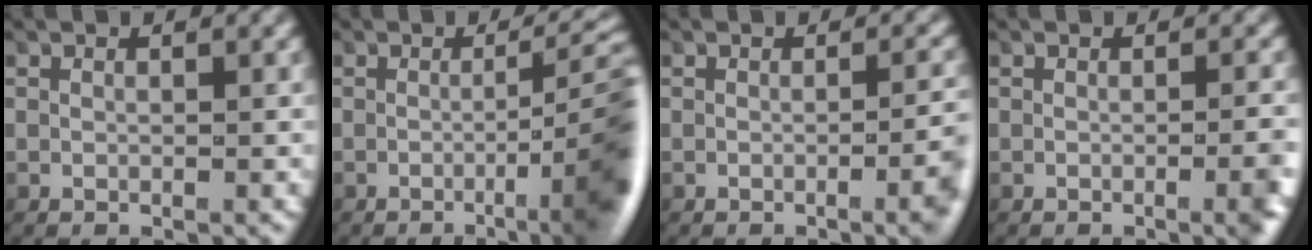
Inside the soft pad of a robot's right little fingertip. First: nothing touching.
{"total": 8.7, "force": [-2.2, 2.5, 8.0], "torque": [-0.079, 0.001, -0.041]}
{"total": 3.0, "force": [-0.8, 0.4, 2.9], "torque": [-0.029, 0.004, -0.015]}
{"total": 1.9, "force": [-0.6, 0.0, 1.8], "torque": [-0.020, 0.005, -0.013]}